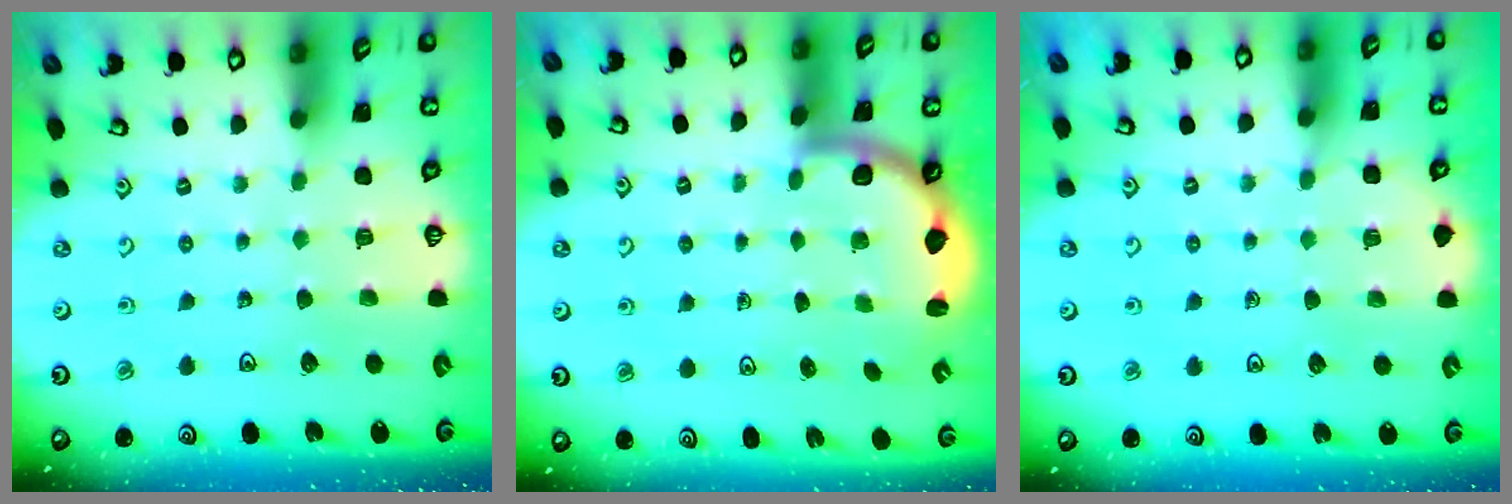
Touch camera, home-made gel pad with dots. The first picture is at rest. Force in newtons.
{"total": 2.6, "press": 2.5, "slide": 0.7}
{"total": 5.7, "press": 5.6, "slide": 0.8}